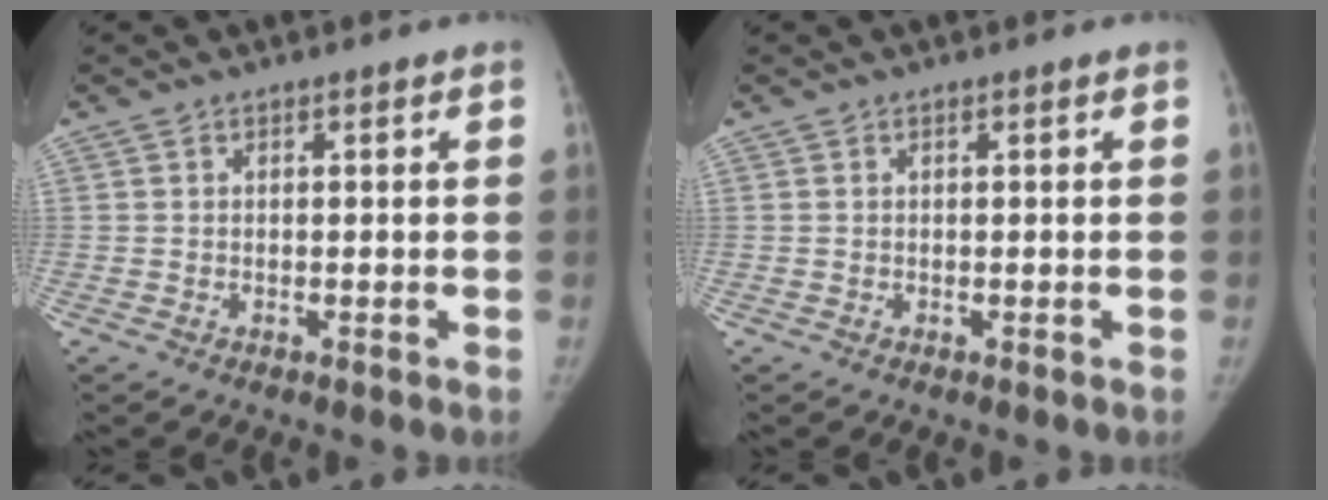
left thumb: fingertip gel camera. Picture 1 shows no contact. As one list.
[{"total": 0.0}]